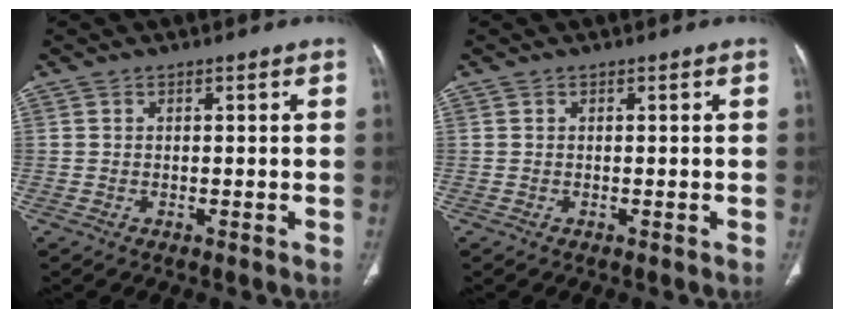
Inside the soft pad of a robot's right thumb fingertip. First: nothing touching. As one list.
[{"total": 0.0}]